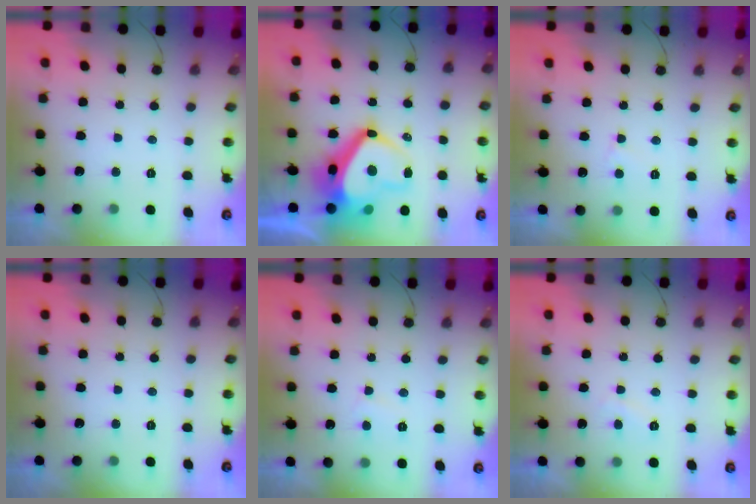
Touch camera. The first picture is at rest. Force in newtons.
{"total": 16.6, "press": 16.6, "slide": 1.6}
{"total": 2.7, "press": 2.7, "slide": 0.2}
{"total": 0.0}
{"total": 2.8, "press": 2.8, "slide": 0.3}
{"total": 1.2, "press": 1.1, "slide": 0.5}